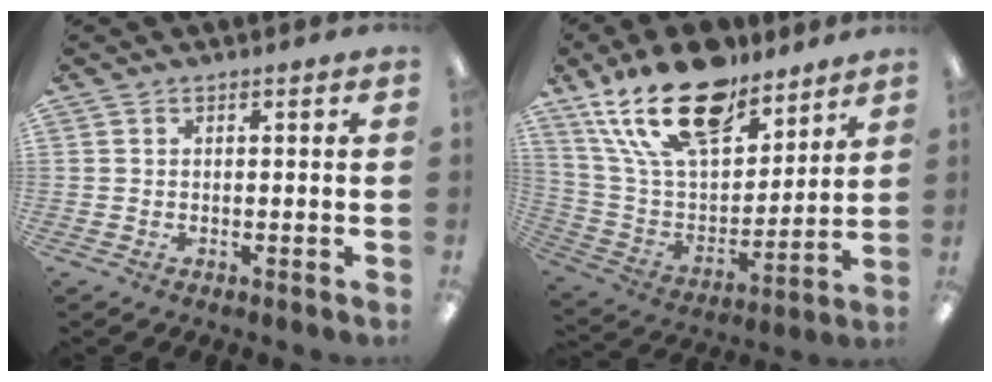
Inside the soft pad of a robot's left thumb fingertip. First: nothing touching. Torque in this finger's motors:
{"motor_torque": [1.20, 0.51, 1.59, -1.19, 0.33]}